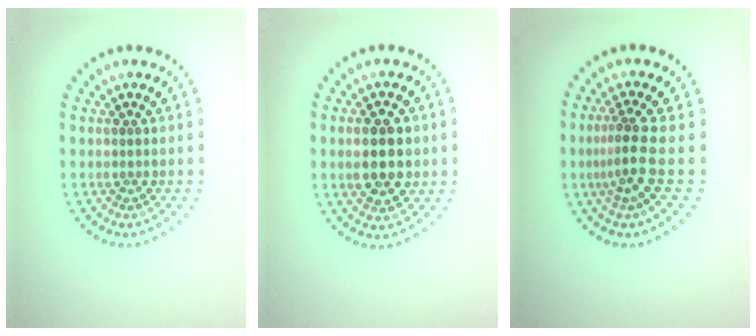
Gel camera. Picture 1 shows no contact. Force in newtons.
{"total": 5.2, "press": 5.2, "slide": 0.3}
{"total": 3.0, "press": 2.2, "slide": 2.0}